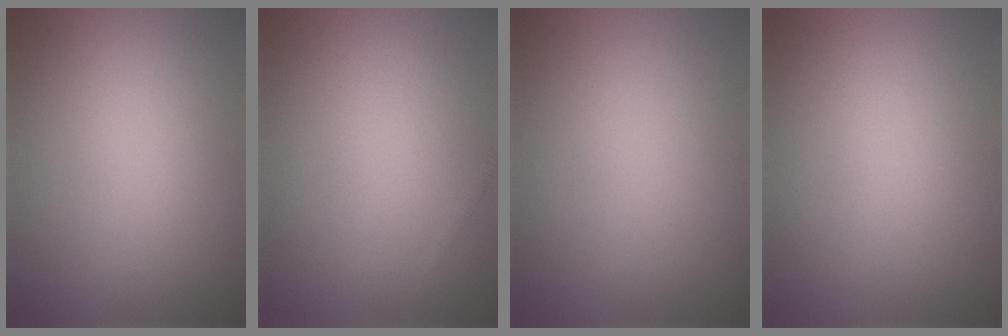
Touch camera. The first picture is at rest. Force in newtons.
{"total": 0.6, "press": 0.6, "slide": 0.0}
{"total": 0.0}
{"total": 0.0}